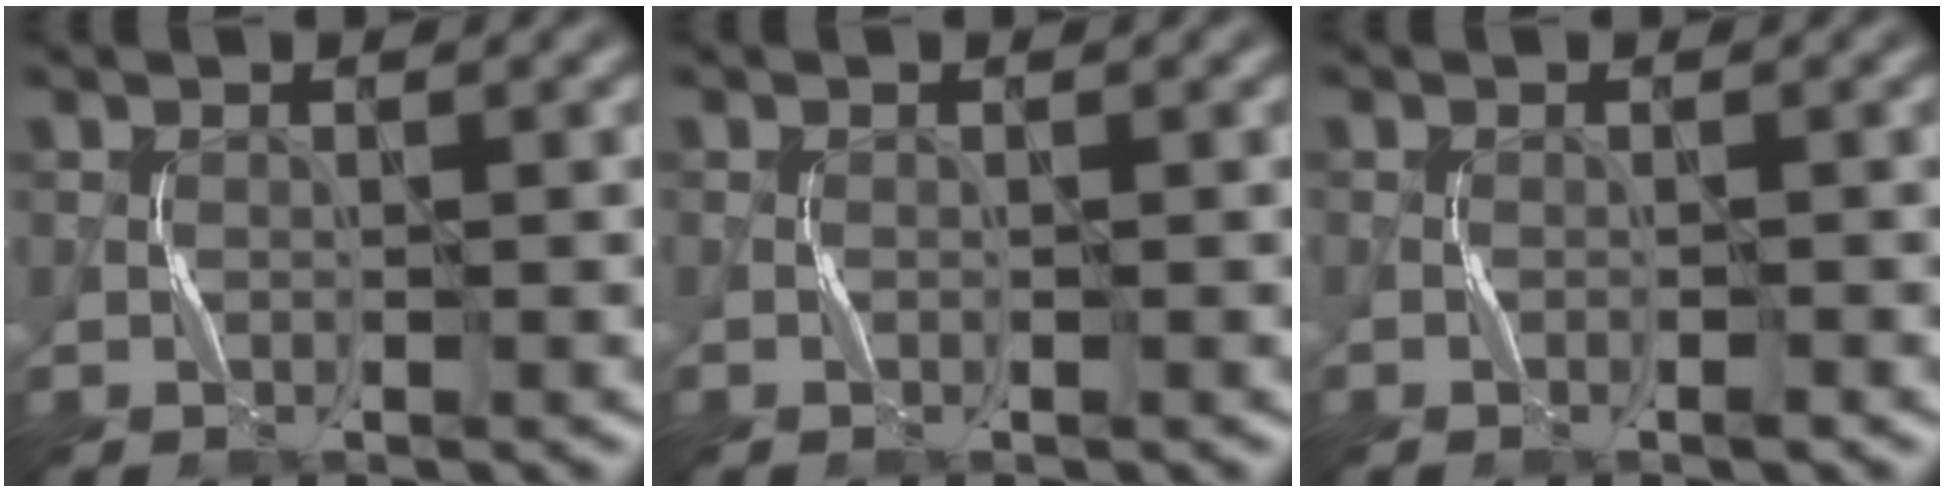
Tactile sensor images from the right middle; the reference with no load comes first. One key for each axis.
{"total": 0.0}
{"total": 0.7, "fx": -0.5, "fy": 0.1, "fz": 0.6, "tx": -0.012, "ty": 0.001, "tz": -0.009}